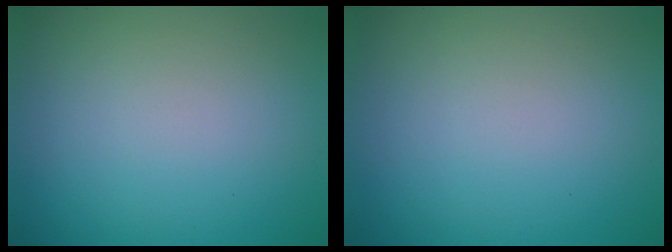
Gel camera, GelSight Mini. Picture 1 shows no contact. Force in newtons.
{"total": 0.0}